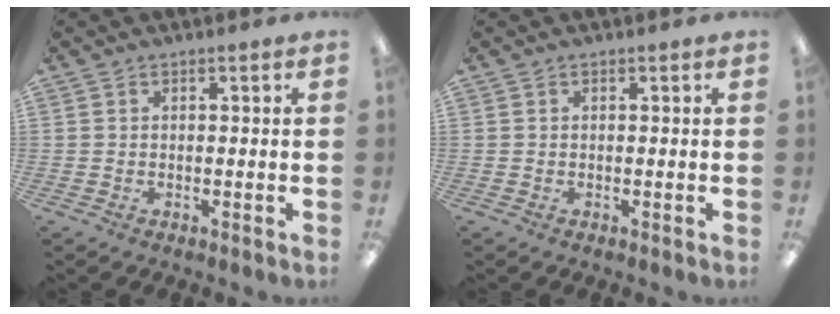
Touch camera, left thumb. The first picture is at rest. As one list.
[{"total": 0.0}]